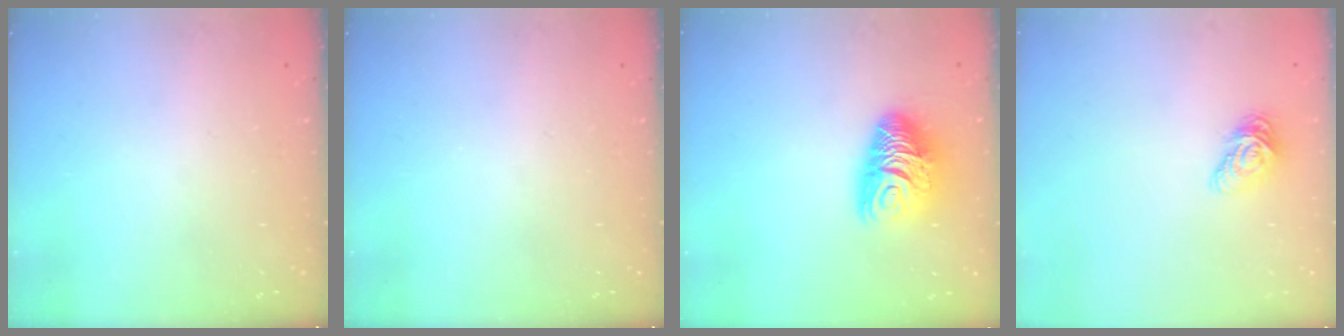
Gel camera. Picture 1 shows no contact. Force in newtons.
{"total": 0.0}
{"total": 11.6, "press": 11.6, "slide": 1.3}
{"total": 8.2, "press": 8.2, "slide": 0.4}